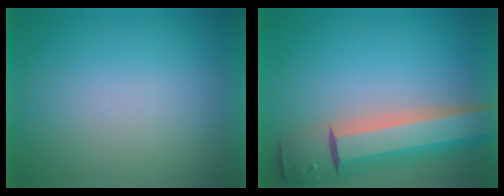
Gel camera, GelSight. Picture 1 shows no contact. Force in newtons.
{"total": 10.0}